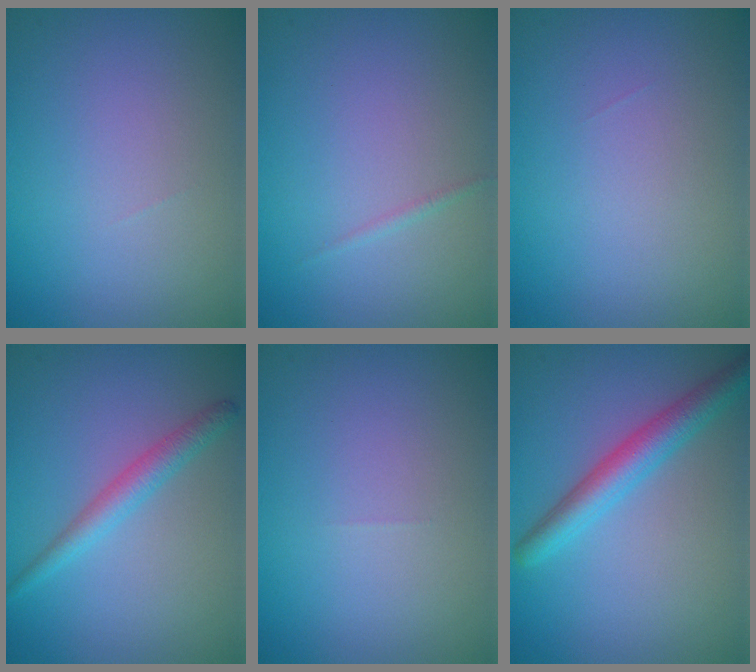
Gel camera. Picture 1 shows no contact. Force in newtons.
{"total": 0.5, "press": 0.5, "slide": 0.0}
{"total": 0.0}
{"total": 2.4, "press": 2.4, "slide": 0.1}
{"total": 0.0}
{"total": 3.8, "press": 3.8, "slide": 0.1}